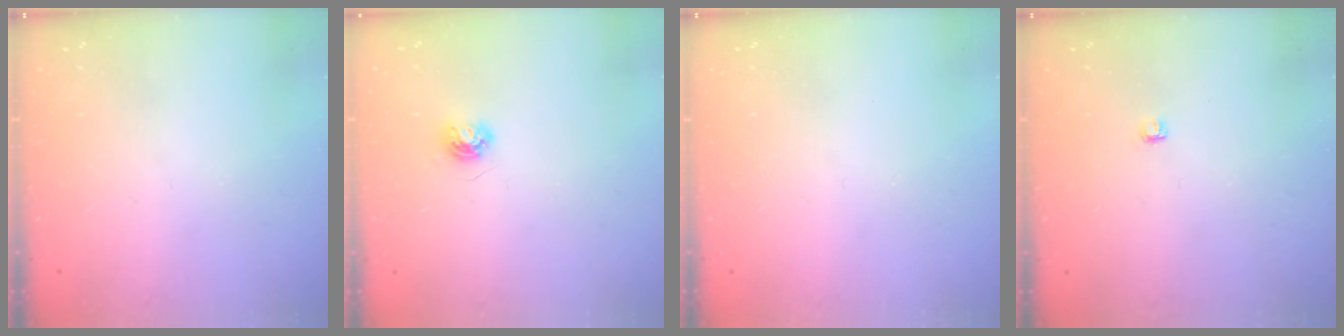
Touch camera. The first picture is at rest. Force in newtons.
{"total": 5.2, "press": 5.1, "slide": 0.6}
{"total": 0.0}
{"total": 2.8, "press": 2.8, "slide": 0.4}